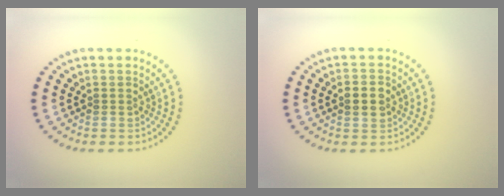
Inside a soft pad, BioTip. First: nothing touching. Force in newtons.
{"total": 2.7, "press": 2.7, "slide": 0.1}